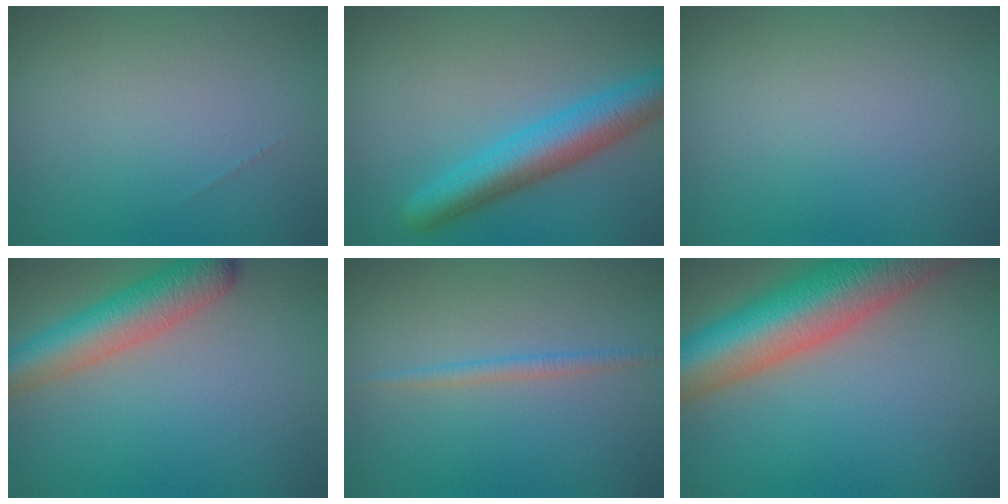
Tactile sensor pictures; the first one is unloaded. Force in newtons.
{"total": 5.5, "press": 5.5, "slide": 0.2}
{"total": 0.0}
{"total": 5.7, "press": 5.7, "slide": 0.2}
{"total": 1.2, "press": 1.2, "slide": 0.1}
{"total": 12.0, "press": 12.0, "slide": 0.6}